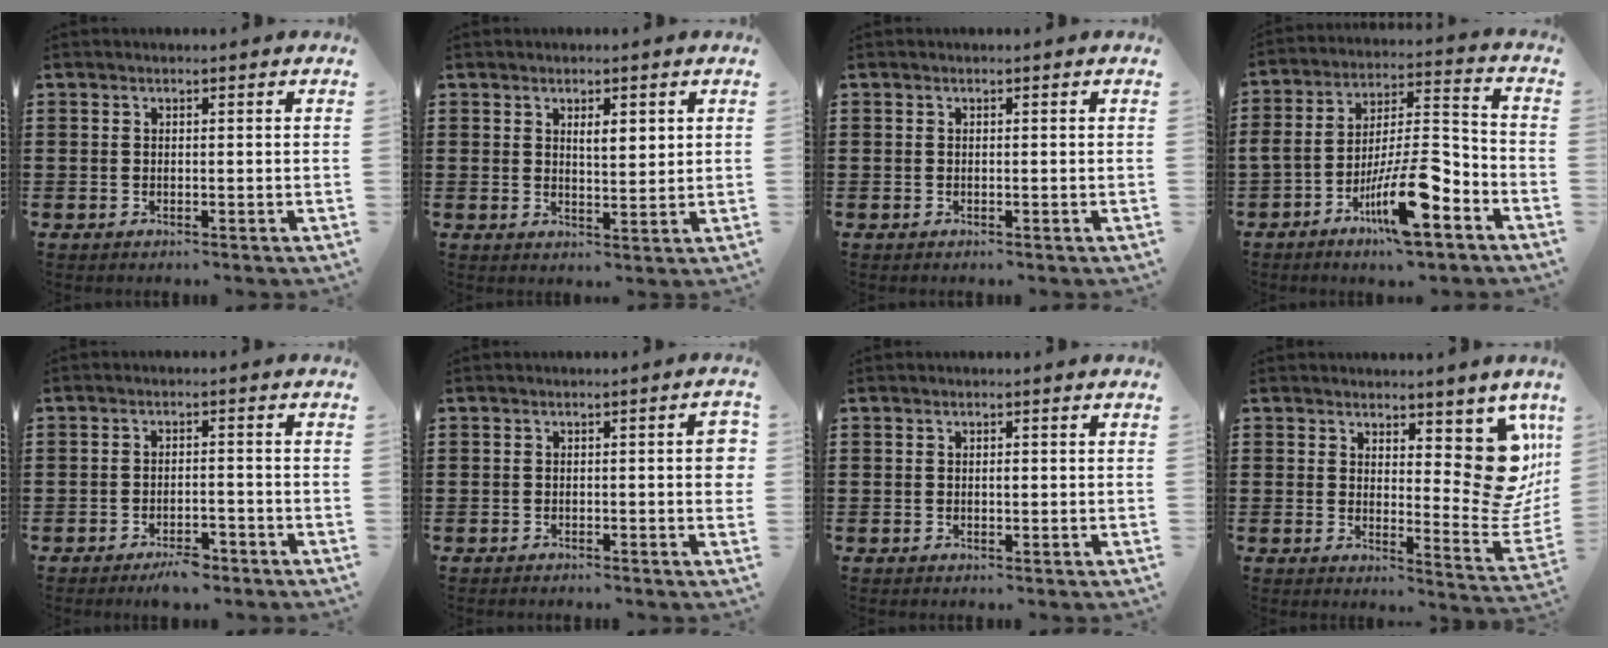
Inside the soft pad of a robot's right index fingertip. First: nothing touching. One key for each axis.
{"total": 2.7, "fx": 1.3, "fy": 0.9, "fz": 2.2, "tx": -0.036, "ty": 0.003, "tz": 0.019}
{"total": 0.0}
{"total": 14.4, "fx": -7.8, "fy": 3.7, "fz": 11.5, "tx": -0.217, "ty": 0.014, "tz": -0.142}
{"total": 3.0, "fx": -2.5, "fy": 0.7, "fz": 1.5, "tx": -0.026, "ty": 0.007, "tz": -0.048}
{"total": 3.6, "fx": -0.6, "fy": 0.6, "fz": 3.5, "tx": -0.046, "ty": -0.002, "tz": -0.012}
{"total": 0.7, "fx": 0.0, "fy": 0.3, "fz": 0.6, "tx": -0.014, "ty": -0.001, "tz": 0.000}
{"total": 9.9, "fx": 4.7, "fy": 4.5, "fz": 7.4, "tx": -0.082, "ty": -0.043, "tz": 0.084}